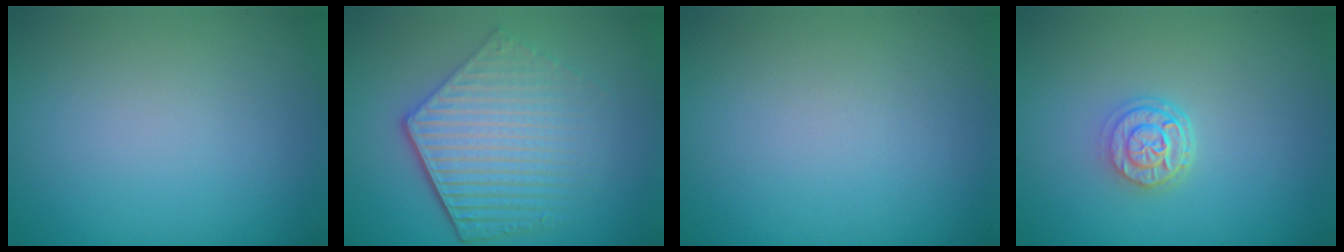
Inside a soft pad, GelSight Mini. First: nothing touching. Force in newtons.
{"total": 6.2, "press": 4.4, "slide": 4.3}
{"total": 0.0}
{"total": 2.7, "press": 2.2, "slide": 1.6}